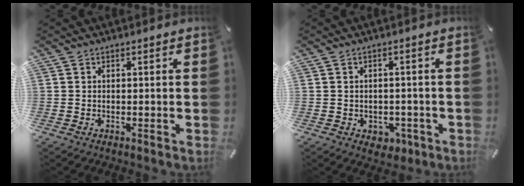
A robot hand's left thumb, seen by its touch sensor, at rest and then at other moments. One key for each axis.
{"total": 3.6, "fx": -1.1, "fy": 3.0, "fz": 1.6, "tx": -0.018, "ty": 0.003, "tz": -0.020}